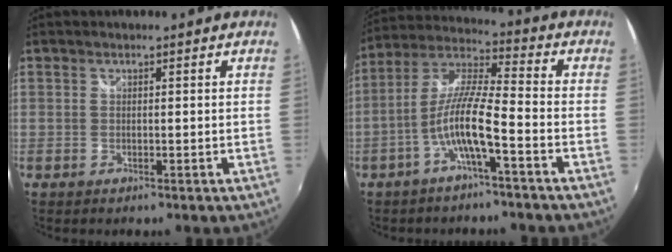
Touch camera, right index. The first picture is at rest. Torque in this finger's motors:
{"motor_torque": [1.39, -0.74, 0.84, 0.20]}